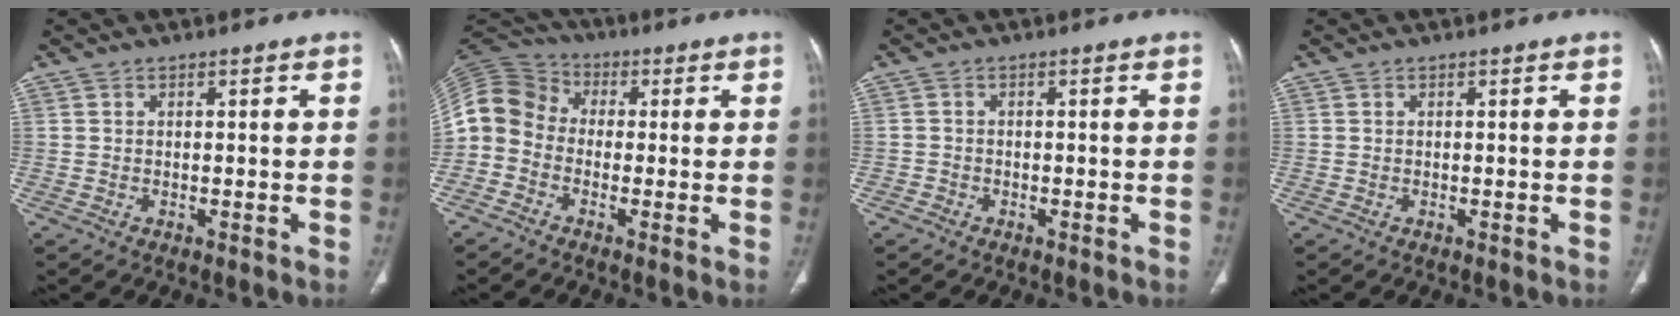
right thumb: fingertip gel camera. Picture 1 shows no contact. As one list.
[{"total": 10.1, "force": [-1.3, 9.0, 4.4], "torque": [-0.090, 0.040, -0.047]}, {"total": 1.3, "force": [-0.9, 0.9, -0.2], "torque": [-0.001, 0.005, -0.023]}, {"total": 0.0}]